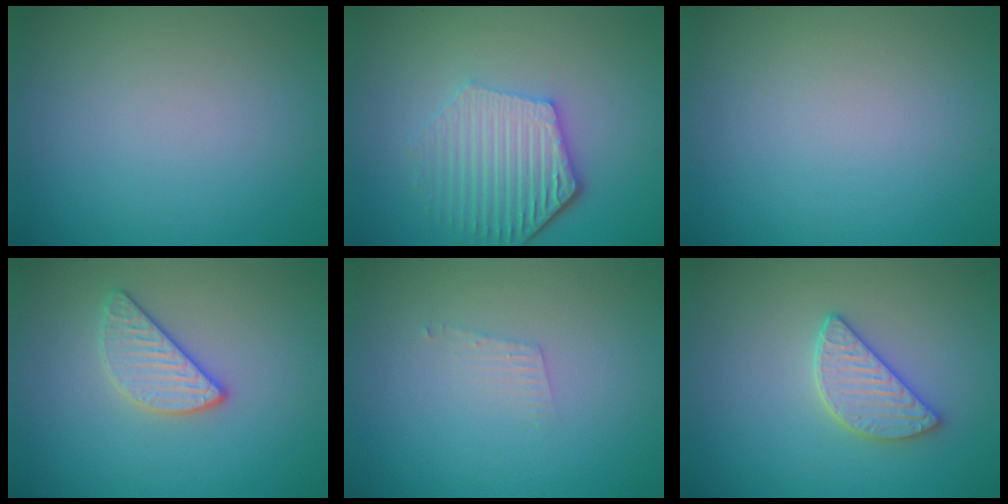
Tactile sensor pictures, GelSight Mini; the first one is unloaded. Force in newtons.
{"total": 5.5, "press": 4.3, "slide": 3.5}
{"total": 0.0}
{"total": 2.6, "press": 2.5, "slide": 0.8}
{"total": 0.9, "press": 0.9, "slide": 0.1}
{"total": 2.9, "press": 2.8, "slide": 0.9}